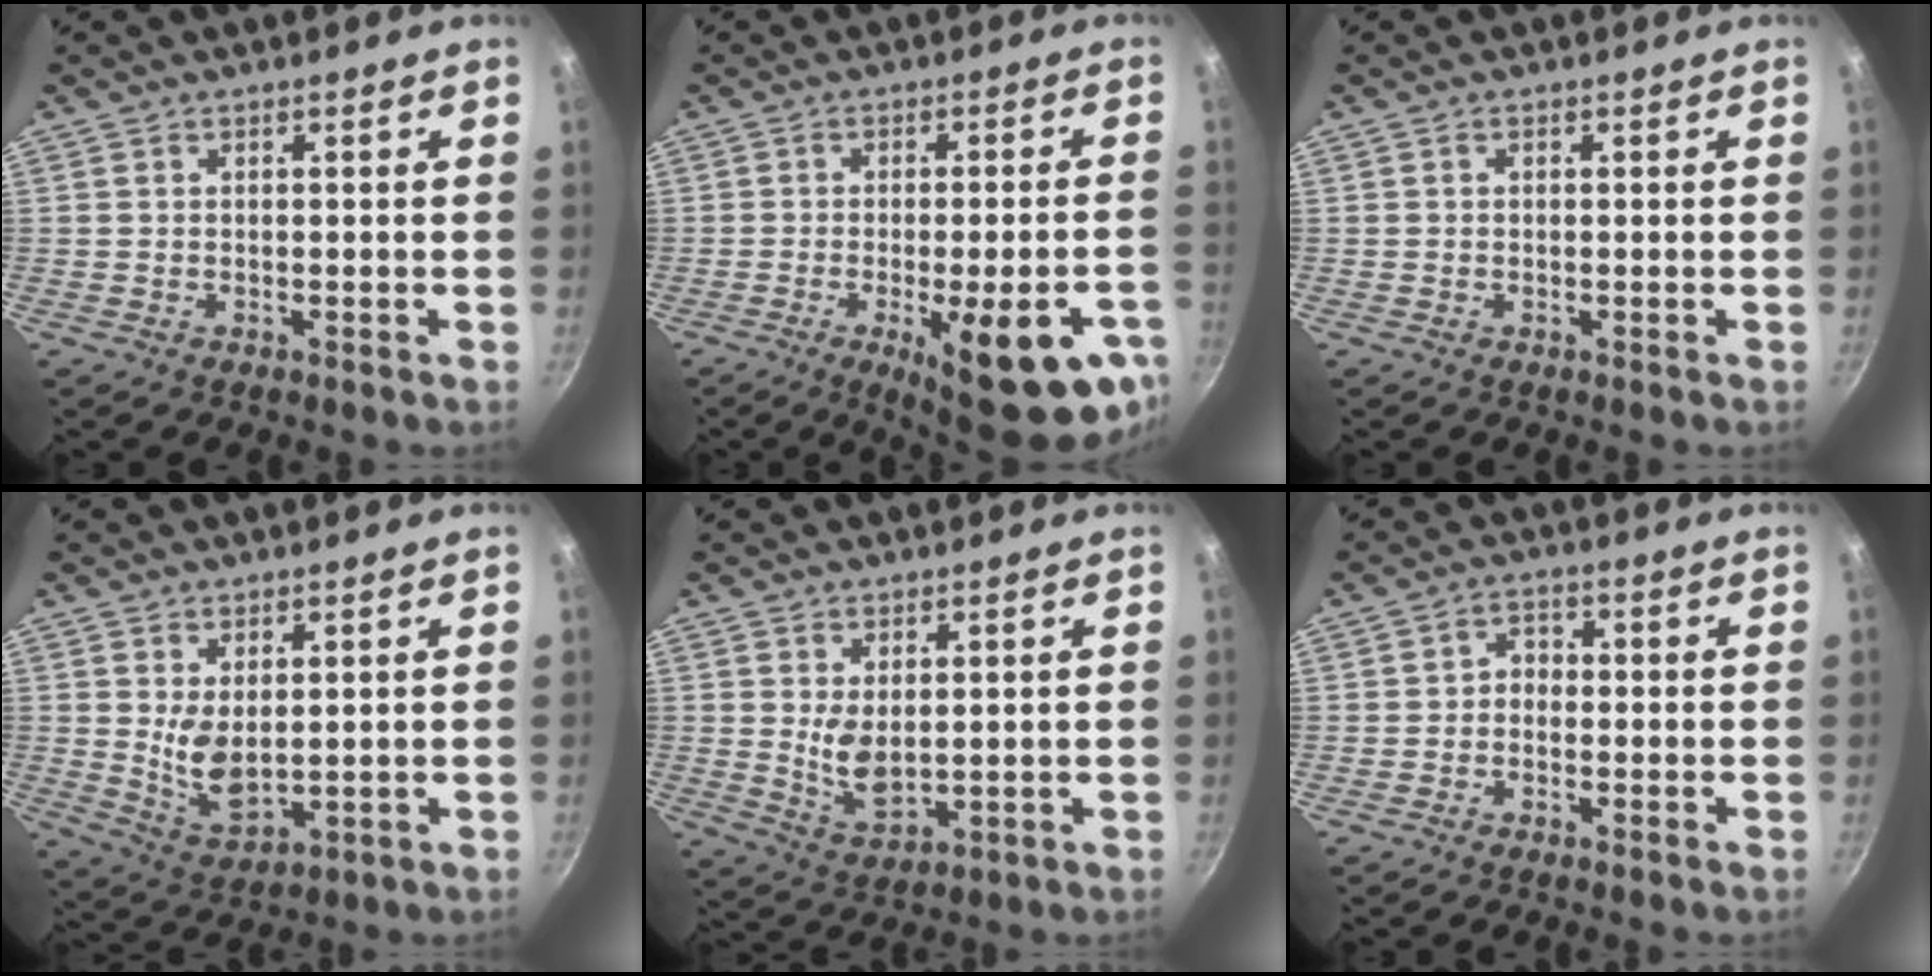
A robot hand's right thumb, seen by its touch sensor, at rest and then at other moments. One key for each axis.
{"total": 18.4, "fx": -7.4, "fy": 5.3, "fz": 16.0, "tx": -0.182, "ty": 0.008, "tz": -0.089}
{"total": 0.0}
{"total": 6.9, "fx": 1.4, "fy": 3.7, "fz": 5.6, "tx": -0.088, "ty": -0.026, "tz": 0.040}
{"total": 5.9, "fx": 1.2, "fy": 3.1, "fz": 4.9, "tx": -0.079, "ty": -0.023, "tz": 0.031}
{"total": 2.3, "fx": -1.0, "fy": 1.8, "fz": 1.1, "tx": -0.007, "ty": 0.016, "tz": -0.023}